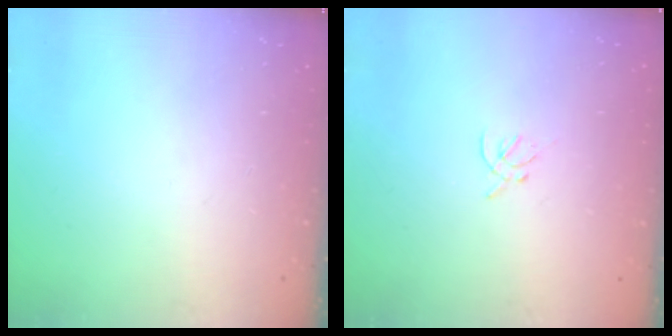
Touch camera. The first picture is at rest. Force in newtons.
{"total": 1.4, "press": 1.3, "slide": 0.5}